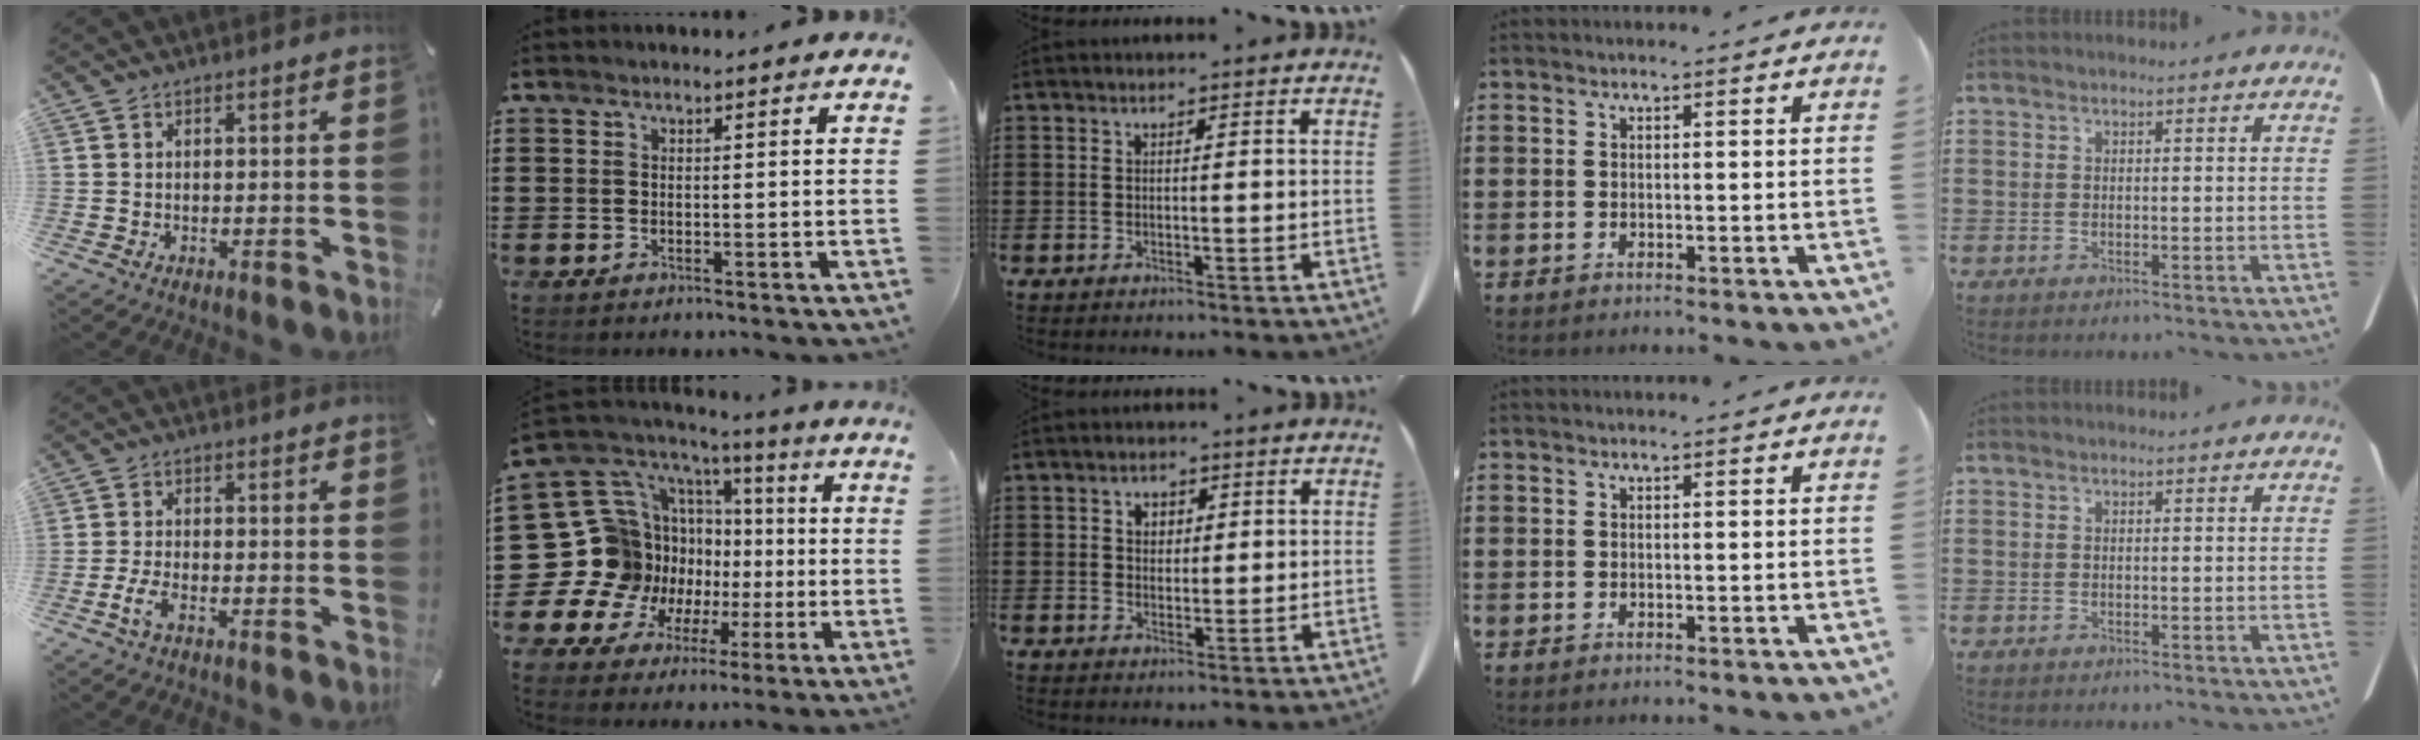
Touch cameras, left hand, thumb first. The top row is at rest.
{"thumb": {"total": 3.7, "force": [-2.2, 1.1, 2.8], "torque": [-0.070, -0.001, -0.045]}, "index": {"total": 16.9, "force": [-1.6, 15.6, 6.3], "torque": [-0.201, -0.033, 0.012]}, "middle": {"total": 2.4, "force": [1.0, 1.9, 1.2], "torque": [-0.022, 0.006, 0.014]}}